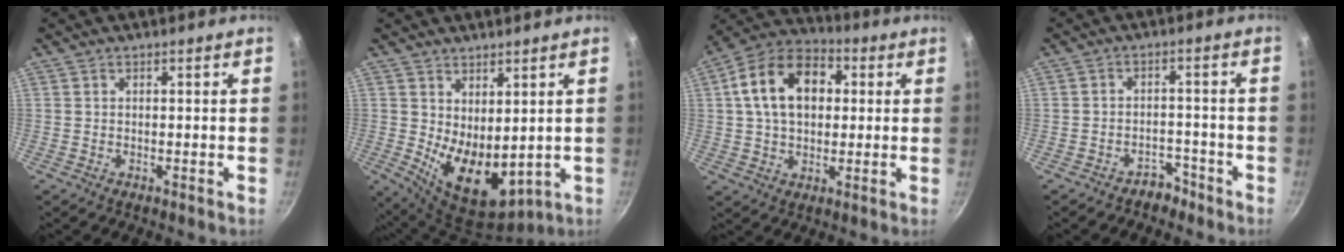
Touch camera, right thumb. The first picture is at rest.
{"total": 10.8, "force": [1.8, 6.1, 8.6], "torque": [-0.113, -0.043, 0.053]}
{"total": 15.6, "force": [3.0, 10.8, 11.0], "torque": [-0.160, 0.025, 0.033]}
{"total": 5.3, "force": [-4.4, 2.8, 1.2], "torque": [0.011, 0.054, -0.062]}